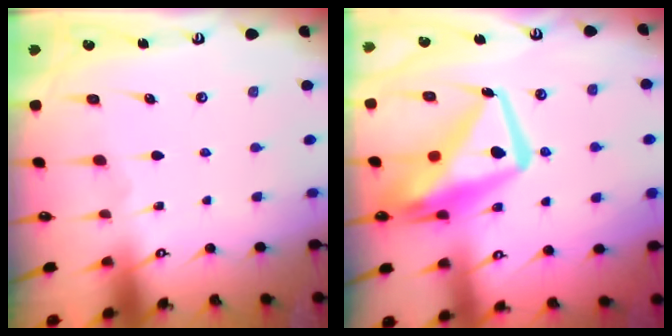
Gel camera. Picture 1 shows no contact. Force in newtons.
{"total": 14.5, "press": 14.4, "slide": 1.6}